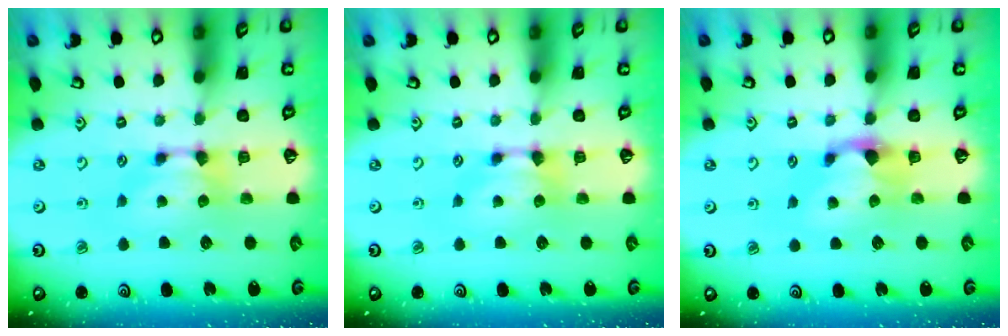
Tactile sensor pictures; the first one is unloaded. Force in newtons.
{"total": 0.0}
{"total": 1.1, "press": 0.2, "slide": 1.1}